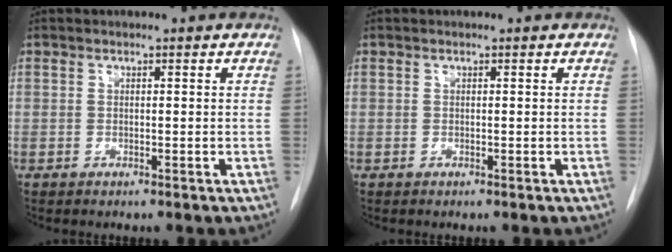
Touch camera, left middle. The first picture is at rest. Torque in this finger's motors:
{"motor_torque": [0.00, 0.00, -0.02, 0.00]}